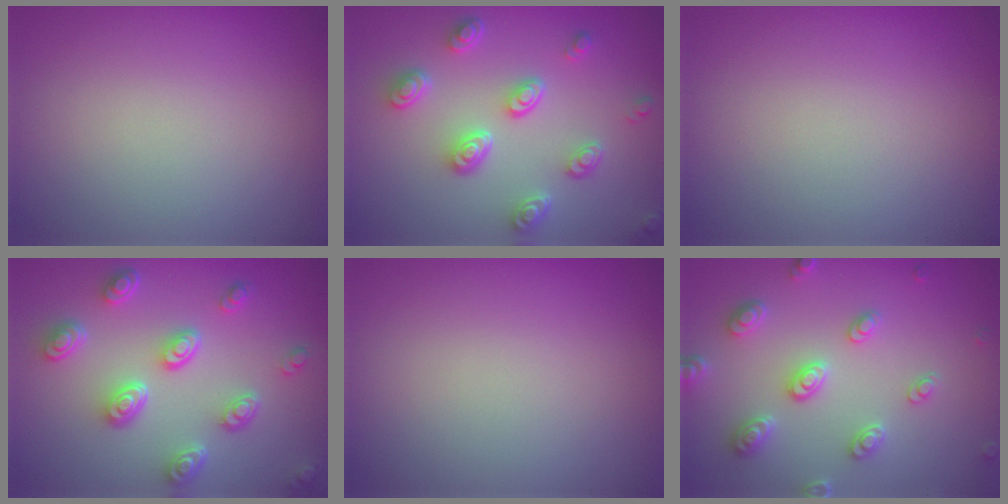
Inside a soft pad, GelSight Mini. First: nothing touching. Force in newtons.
{"total": 4.5, "press": 3.6, "slide": 2.6}
{"total": 0.0}
{"total": 4.9, "press": 3.7, "slide": 3.2}
{"total": 0.0}
{"total": 3.7, "press": 3.3, "slide": 1.6}